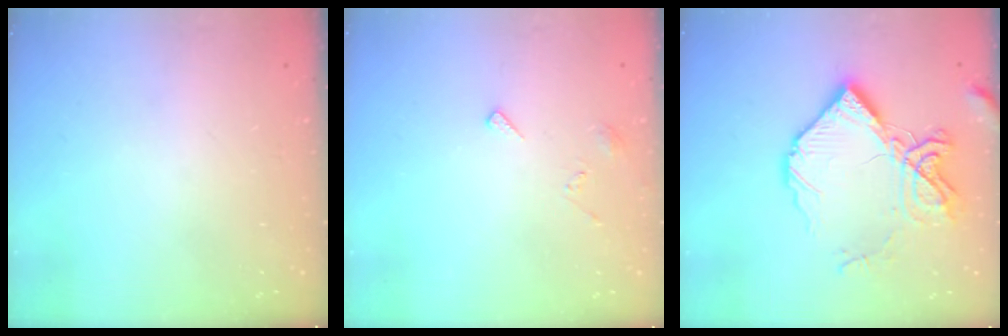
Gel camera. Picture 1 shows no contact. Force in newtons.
{"total": 4.9, "press": 4.8, "slide": 0.6}
{"total": 16.5, "press": 16.4, "slide": 1.3}